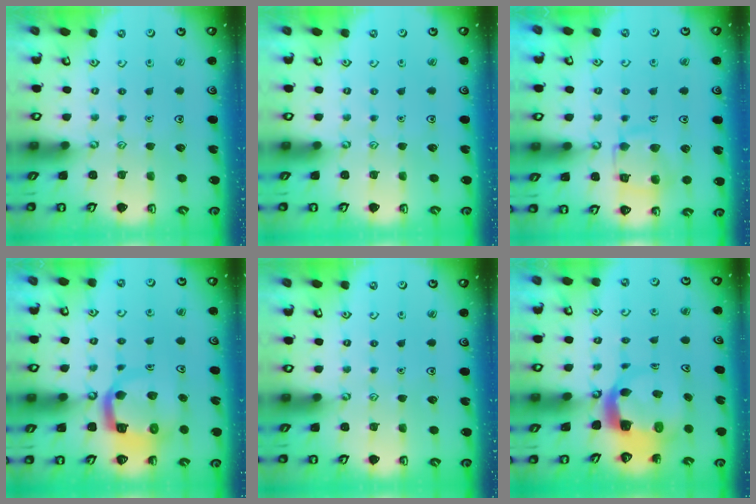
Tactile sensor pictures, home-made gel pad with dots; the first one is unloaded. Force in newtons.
{"total": 0.0}
{"total": 11.8, "press": 11.7, "slide": 1.1}
{"total": 9.0, "press": 9.0, "slide": 1.1}
{"total": 0.0}
{"total": 5.8, "press": 5.8, "slide": 0.6}